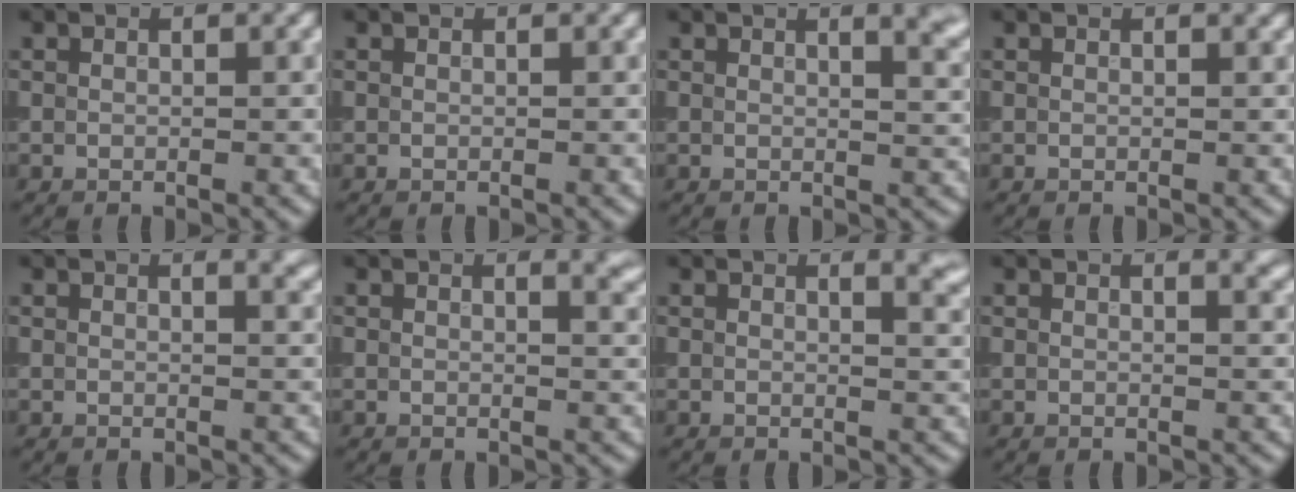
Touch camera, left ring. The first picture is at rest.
{"total": 0.0}
{"total": 4.6, "force": [2.4, 2.0, 3.4], "torque": [-0.010, 0.020, 0.014]}
{"total": 0.8, "force": [0.5, 0.3, 0.5], "torque": [-0.001, 0.003, 0.006]}
{"total": 2.6, "force": [1.8, 1.1, 1.5], "torque": [0.003, 0.005, 0.012]}
{"total": 2.8, "force": [1.8, 1.2, 1.8], "torque": [0.002, 0.005, 0.015]}
{"total": 3.8, "force": [2.2, 1.6, 2.6], "torque": [-0.002, 0.010, 0.017]}
{"total": 2.3, "force": [1.6, 0.9, 1.3], "torque": [0.002, 0.003, 0.012]}